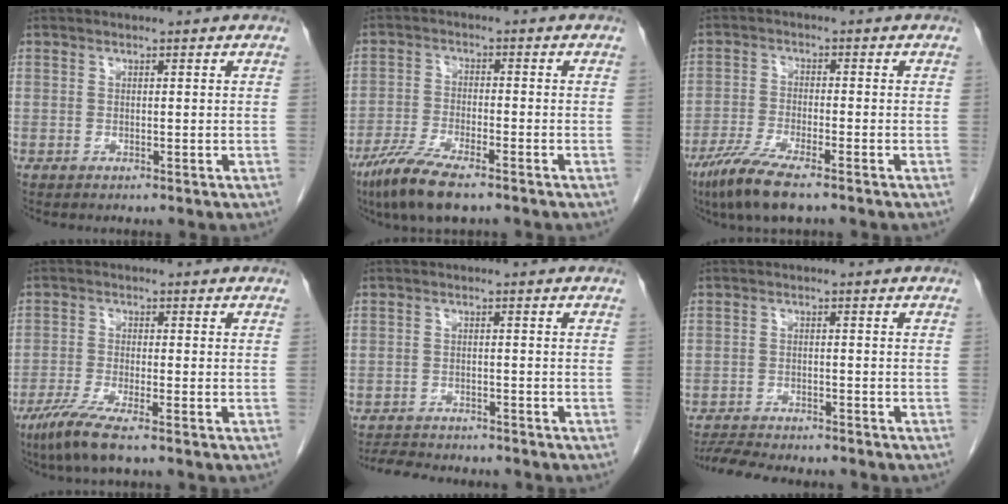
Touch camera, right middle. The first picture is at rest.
{"total": 8.7, "force": [-6.2, 1.6, 5.9], "torque": [-0.114, -0.020, -0.108]}
{"total": 7.8, "force": [-5.4, 0.9, 5.5], "torque": [-0.109, -0.020, -0.097]}
{"total": 5.9, "force": [-4.0, 0.1, 4.3], "torque": [-0.088, -0.018, -0.077]}
{"total": 7.8, "force": [-7.3, 1.6, 2.3], "torque": [-0.036, -0.007, -0.107]}
{"total": 9.1, "force": [-8.4, 1.3, 3.3], "torque": [-0.053, -0.008, -0.127]}